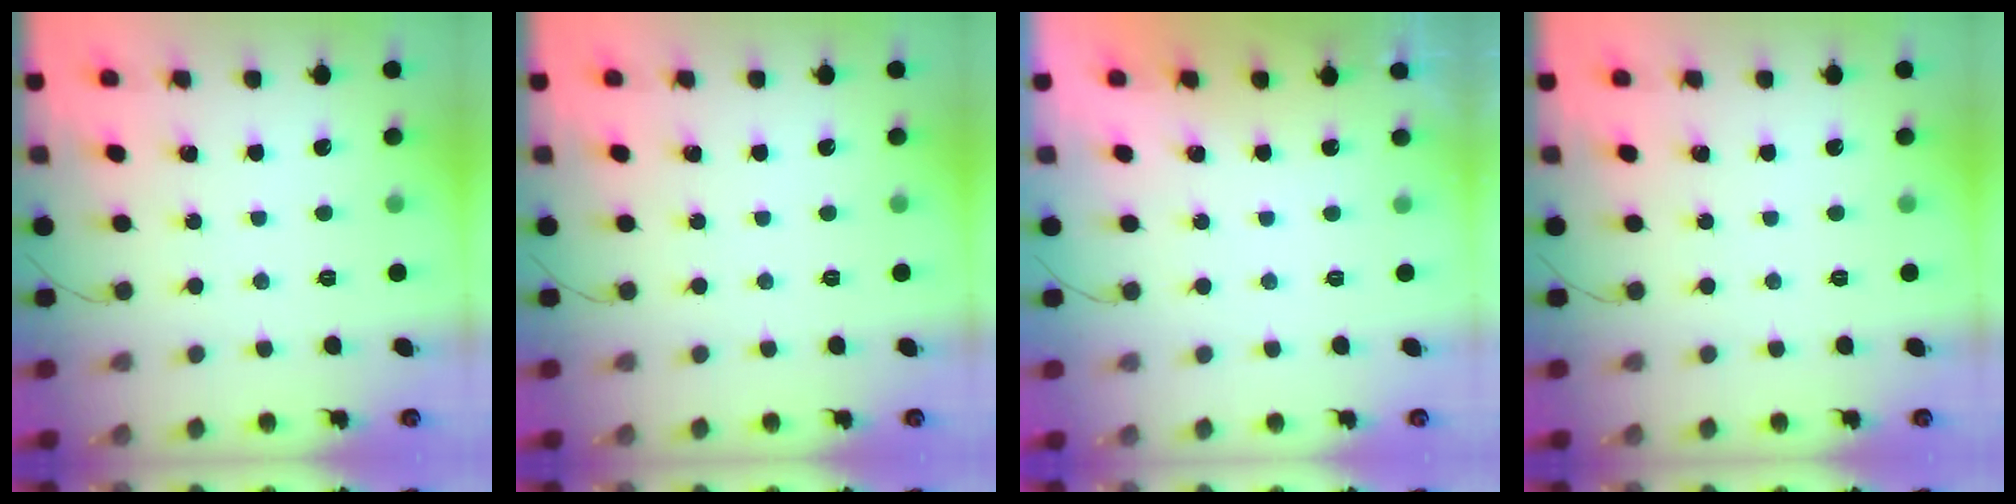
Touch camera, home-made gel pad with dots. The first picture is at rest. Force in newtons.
{"total": 0.0}
{"total": 0.6, "press": 0.2, "slide": 0.5}
{"total": 0.0}